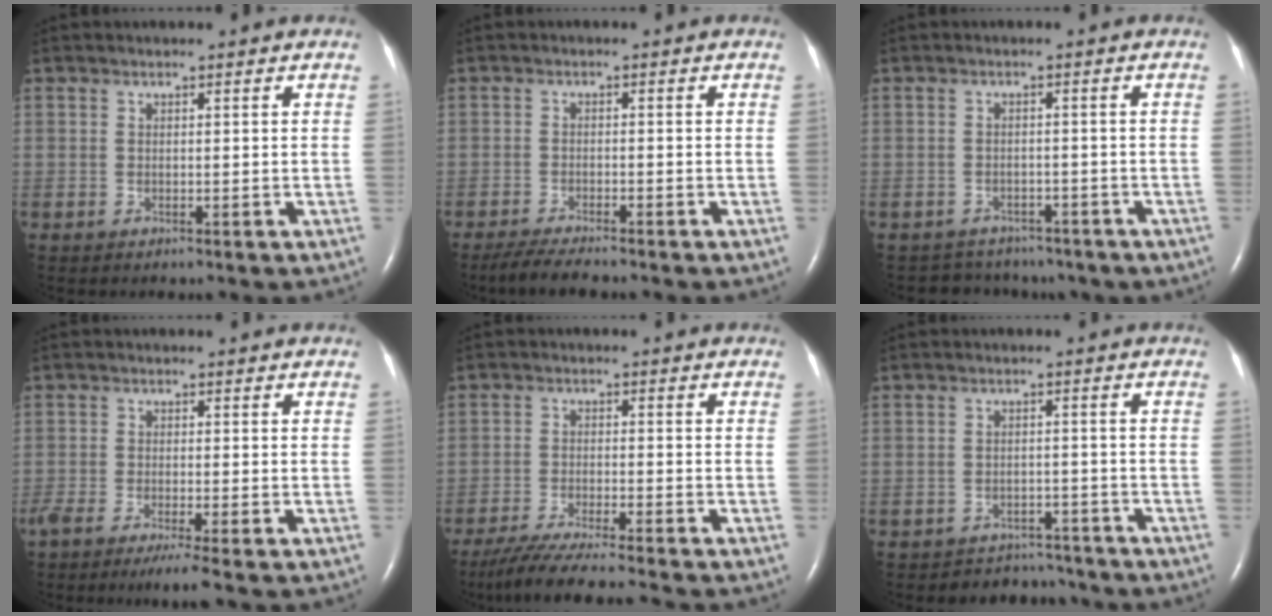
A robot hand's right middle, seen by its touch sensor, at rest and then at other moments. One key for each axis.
{"total": 4.7, "fx": -4.0, "fy": 0.2, "fz": 2.5, "tx": -0.050, "ty": -0.016, "tz": -0.069}
{"total": 7.2, "fx": -5.8, "fy": 4.2, "fz": 1.0, "tx": -0.022, "ty": 0.015, "tz": -0.062}
{"total": 5.8, "fx": -4.3, "fy": -0.1, "fz": 4.0, "tx": -0.064, "ty": -0.016, "tz": -0.072}
{"total": 9.8, "fx": -8.5, "fy": -1.2, "fz": 4.7, "tx": -0.071, "ty": -0.035, "tz": -0.141}
{"total": 5.4, "fx": -4.9, "fy": 2.0, "fz": -1.1, "tx": 0.018, "ty": 0.018, "tz": -0.068}